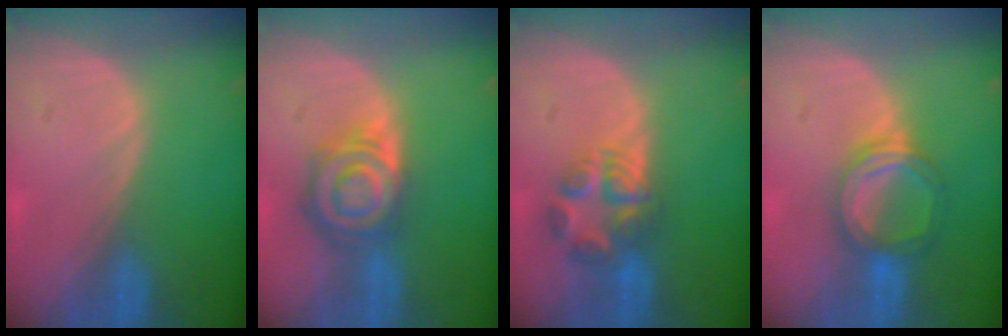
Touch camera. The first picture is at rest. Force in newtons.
{"total": 7.9, "press": 7.1, "slide": 3.6}
{"total": 6.0, "press": 5.9, "slide": 0.8}
{"total": 5.7, "press": 5.4, "slide": 1.5}